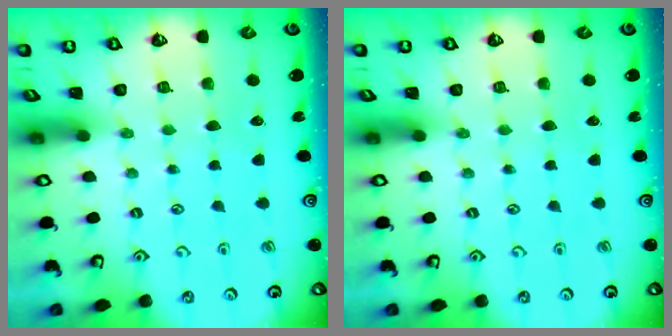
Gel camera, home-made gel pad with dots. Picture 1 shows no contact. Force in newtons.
{"total": 0.0}